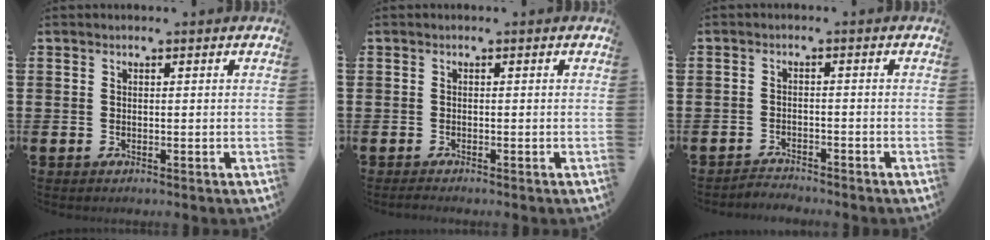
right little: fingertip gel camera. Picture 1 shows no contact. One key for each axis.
{"total": 0.5, "fx": -0.4, "fy": 0.0, "fz": 0.3, "tx": -0.005, "ty": -0.003, "tz": -0.009}
{"total": 2.0, "fx": -1.9, "fy": 0.0, "fz": -0.3, "tx": -0.001, "ty": 0.004, "tz": -0.043}